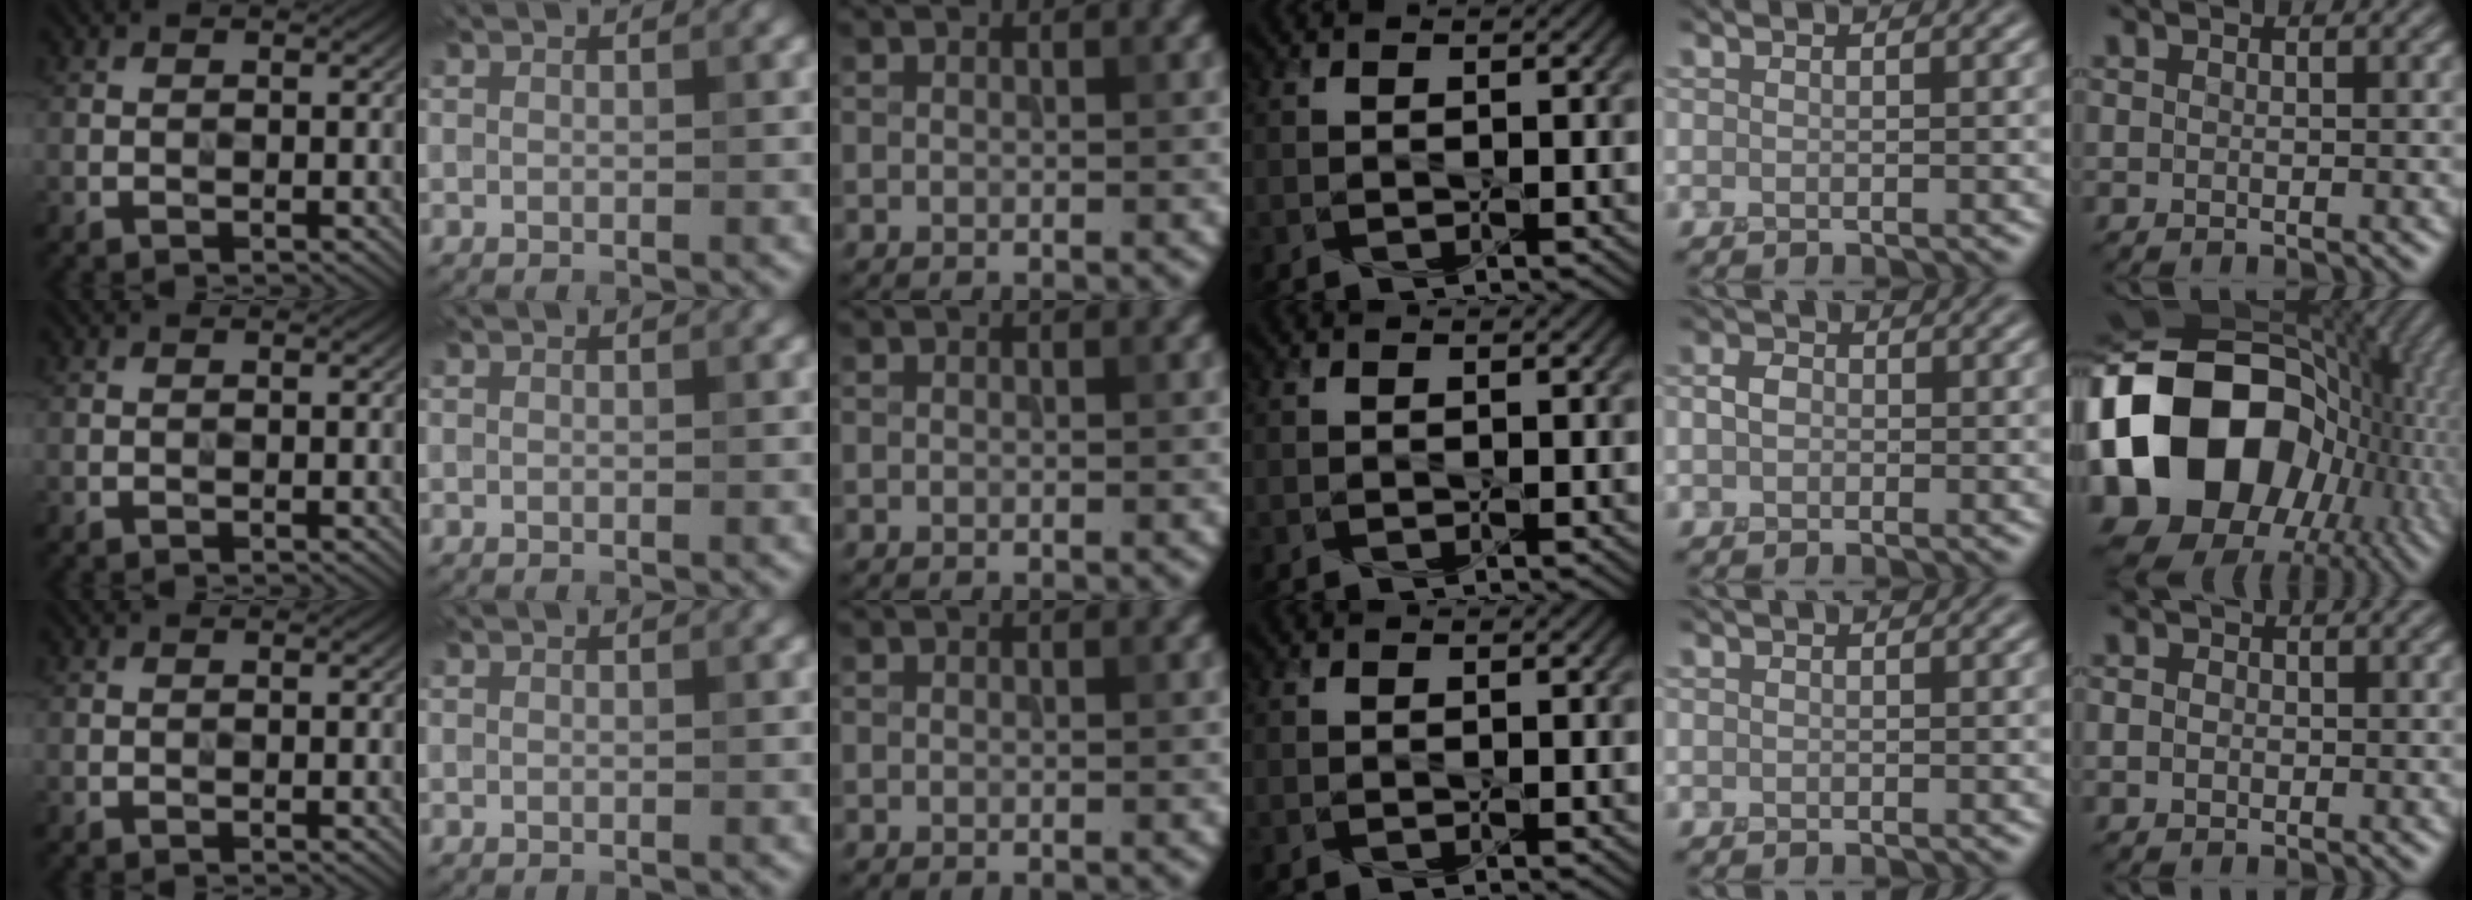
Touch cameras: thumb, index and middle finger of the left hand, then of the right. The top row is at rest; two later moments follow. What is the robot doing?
{"motion": "press", "object": "button"}